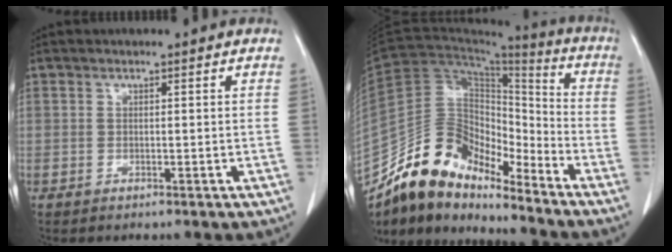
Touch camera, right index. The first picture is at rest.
{"total": 14.4, "force": [-12.2, 5.5, 5.1], "torque": [-0.077, 0.055, -0.223]}